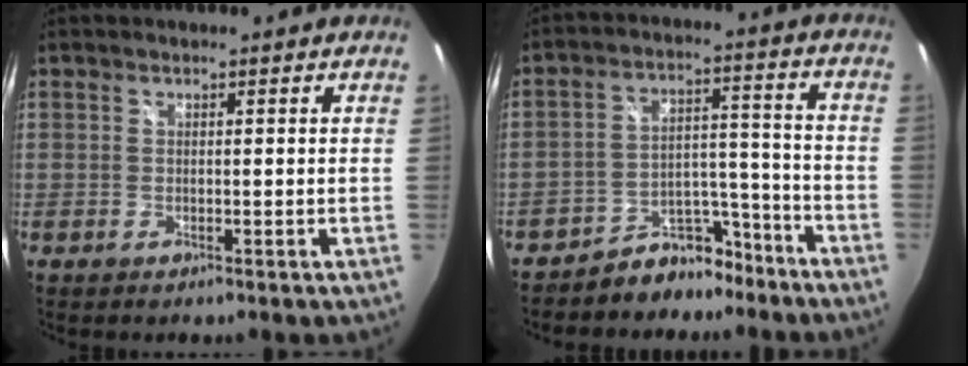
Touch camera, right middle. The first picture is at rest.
{"total": 9.2, "force": [-7.8, 4.6, 1.7], "torque": [-0.021, 0.051, -0.111]}